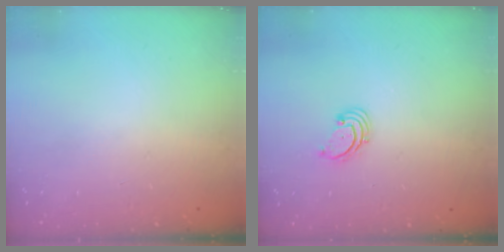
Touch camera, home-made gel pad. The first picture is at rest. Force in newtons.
{"total": 1.7, "press": 1.6, "slide": 0.2}